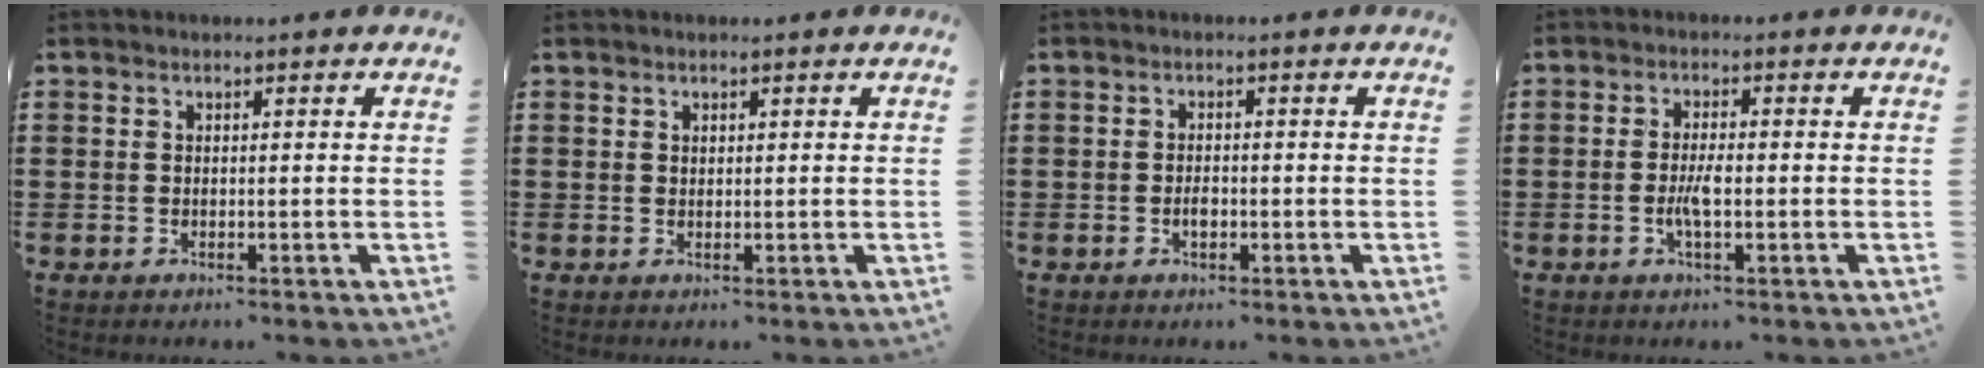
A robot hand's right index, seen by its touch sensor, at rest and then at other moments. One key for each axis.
{"total": 0.6, "fx": 0.5, "fy": 0.4, "fz": 0.1, "tx": -0.003, "ty": 0.001, "tz": 0.010}
{"total": 1.7, "fx": -0.5, "fy": 0.9, "fz": 1.4, "tx": -0.027, "ty": 0.000, "tz": -0.010}
{"total": 3.1, "fx": -0.8, "fy": 0.8, "fz": 3.0, "tx": -0.066, "ty": -0.004, "tz": -0.019}